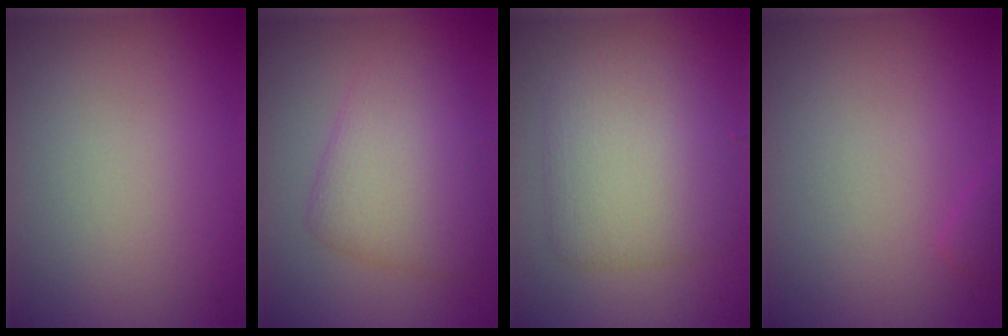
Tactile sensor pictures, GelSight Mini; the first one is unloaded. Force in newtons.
{"total": 5.3, "press": 5.3, "slide": 0.1}
{"total": 5.1, "press": 5.1, "slide": 0.1}
{"total": 0.7, "press": 0.7, "slide": 0.1}